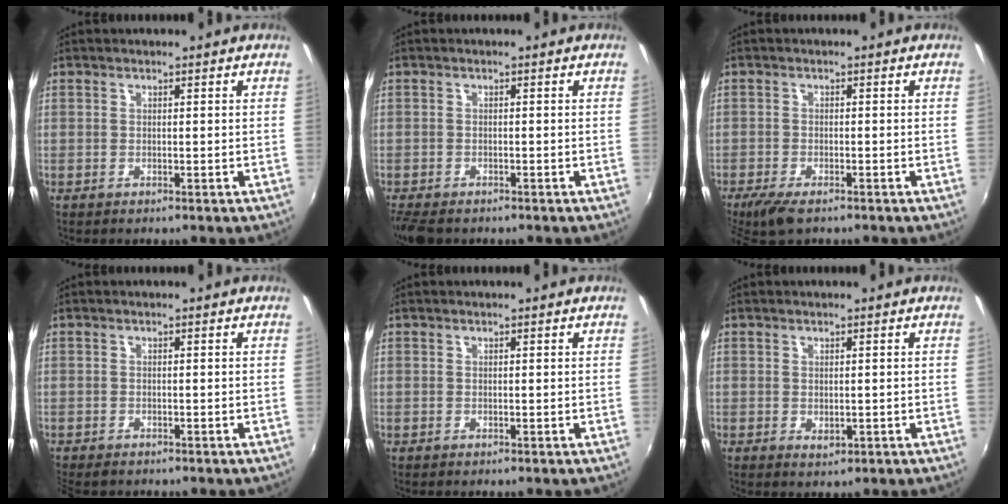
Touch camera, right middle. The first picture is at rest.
{"total": 5.3, "force": [-4.3, 1.9, 2.5], "torque": [-0.064, -0.026, -0.079]}
{"total": 5.4, "force": [-4.1, 1.5, 3.1], "torque": [-0.080, -0.021, -0.077]}
{"total": 2.6, "force": [-2.3, 1.0, 1.0], "torque": [-0.027, -0.014, -0.039]}
{"total": 0.0}
{"total": 1.4, "force": [-0.1, 1.0, 1.0], "torque": [-0.015, -0.003, 0.001]}